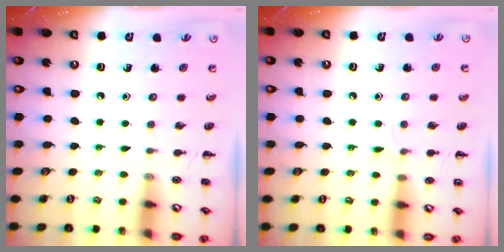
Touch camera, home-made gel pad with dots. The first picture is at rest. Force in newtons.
{"total": 4.8, "press": 4.5, "slide": 1.6}